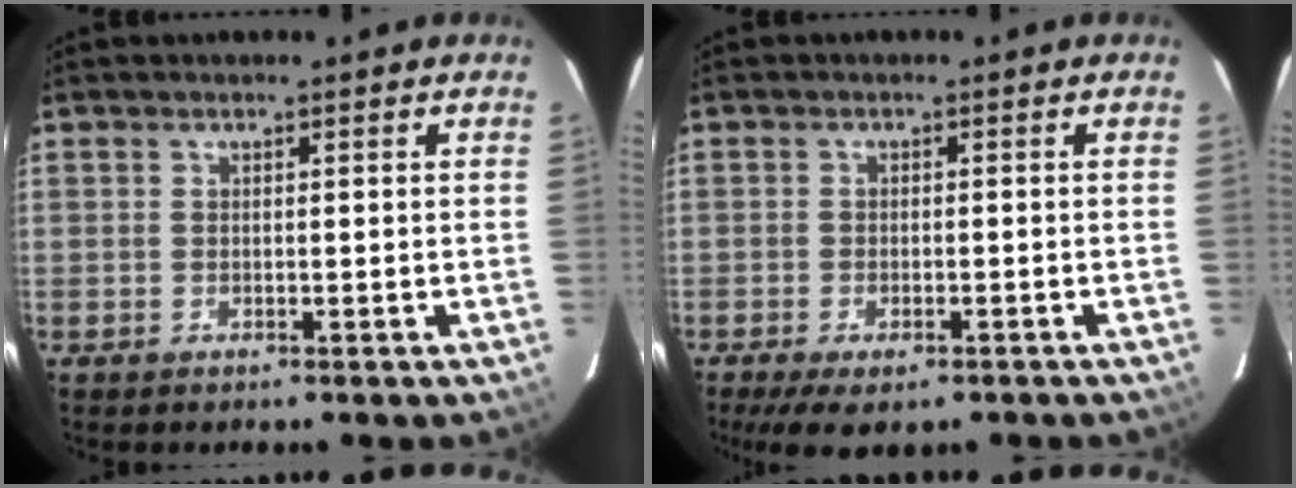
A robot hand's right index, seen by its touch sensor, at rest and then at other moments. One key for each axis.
{"total": 7.8, "fx": -5.4, "fy": 3.0, "fz": 4.8, "tx": -0.108, "ty": -0.028, "tz": -0.083}